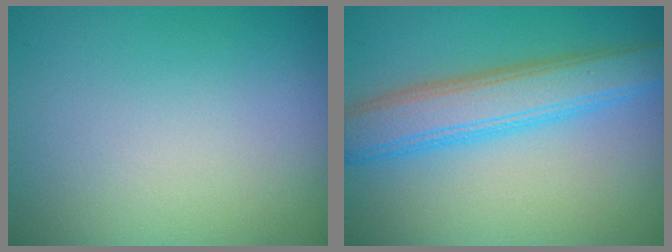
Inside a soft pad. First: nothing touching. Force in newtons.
{"total": 5.4, "press": 5.4, "slide": 0.1}